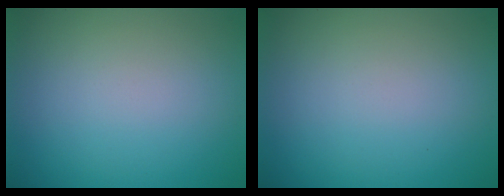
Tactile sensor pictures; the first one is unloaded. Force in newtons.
{"total": 0.0}